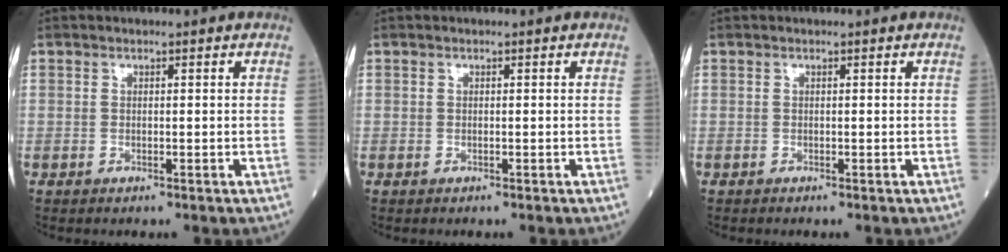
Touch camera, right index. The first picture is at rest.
{"total": 0.0}
{"total": 0.0}